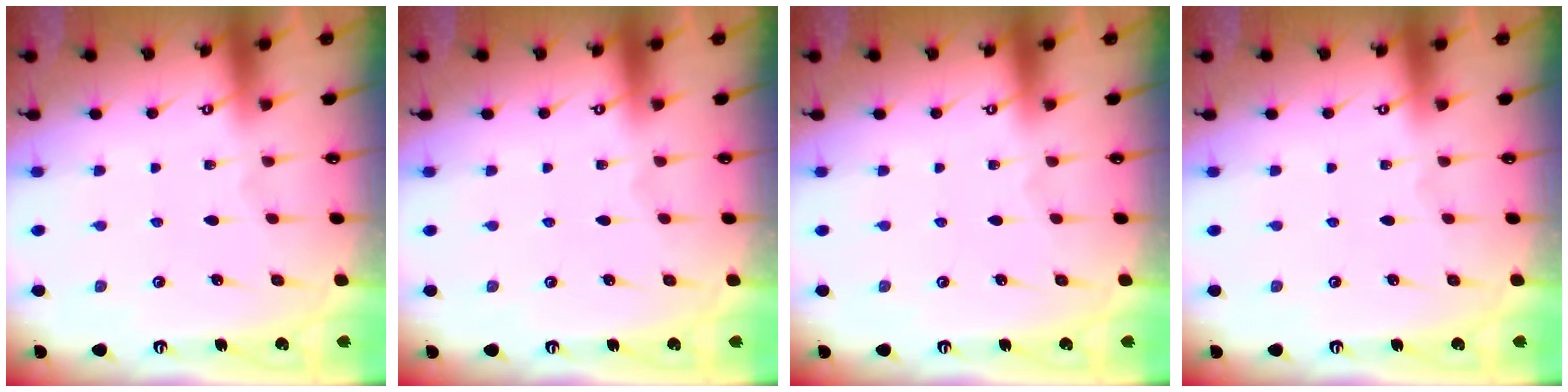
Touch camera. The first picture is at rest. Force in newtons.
{"total": 0.0}
{"total": 0.0}
{"total": 0.0}